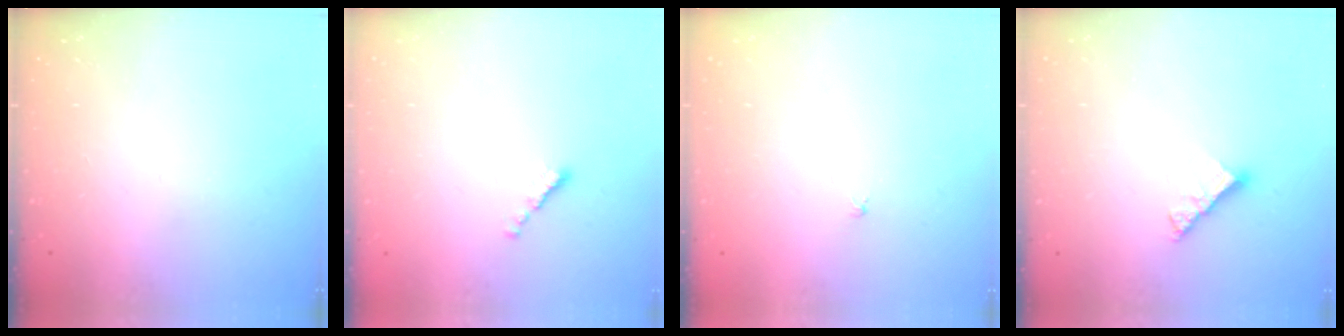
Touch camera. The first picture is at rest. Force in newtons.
{"total": 0.0}
{"total": 1.0, "press": 0.9, "slide": 0.3}
{"total": 4.8, "press": 4.8, "slide": 0.5}